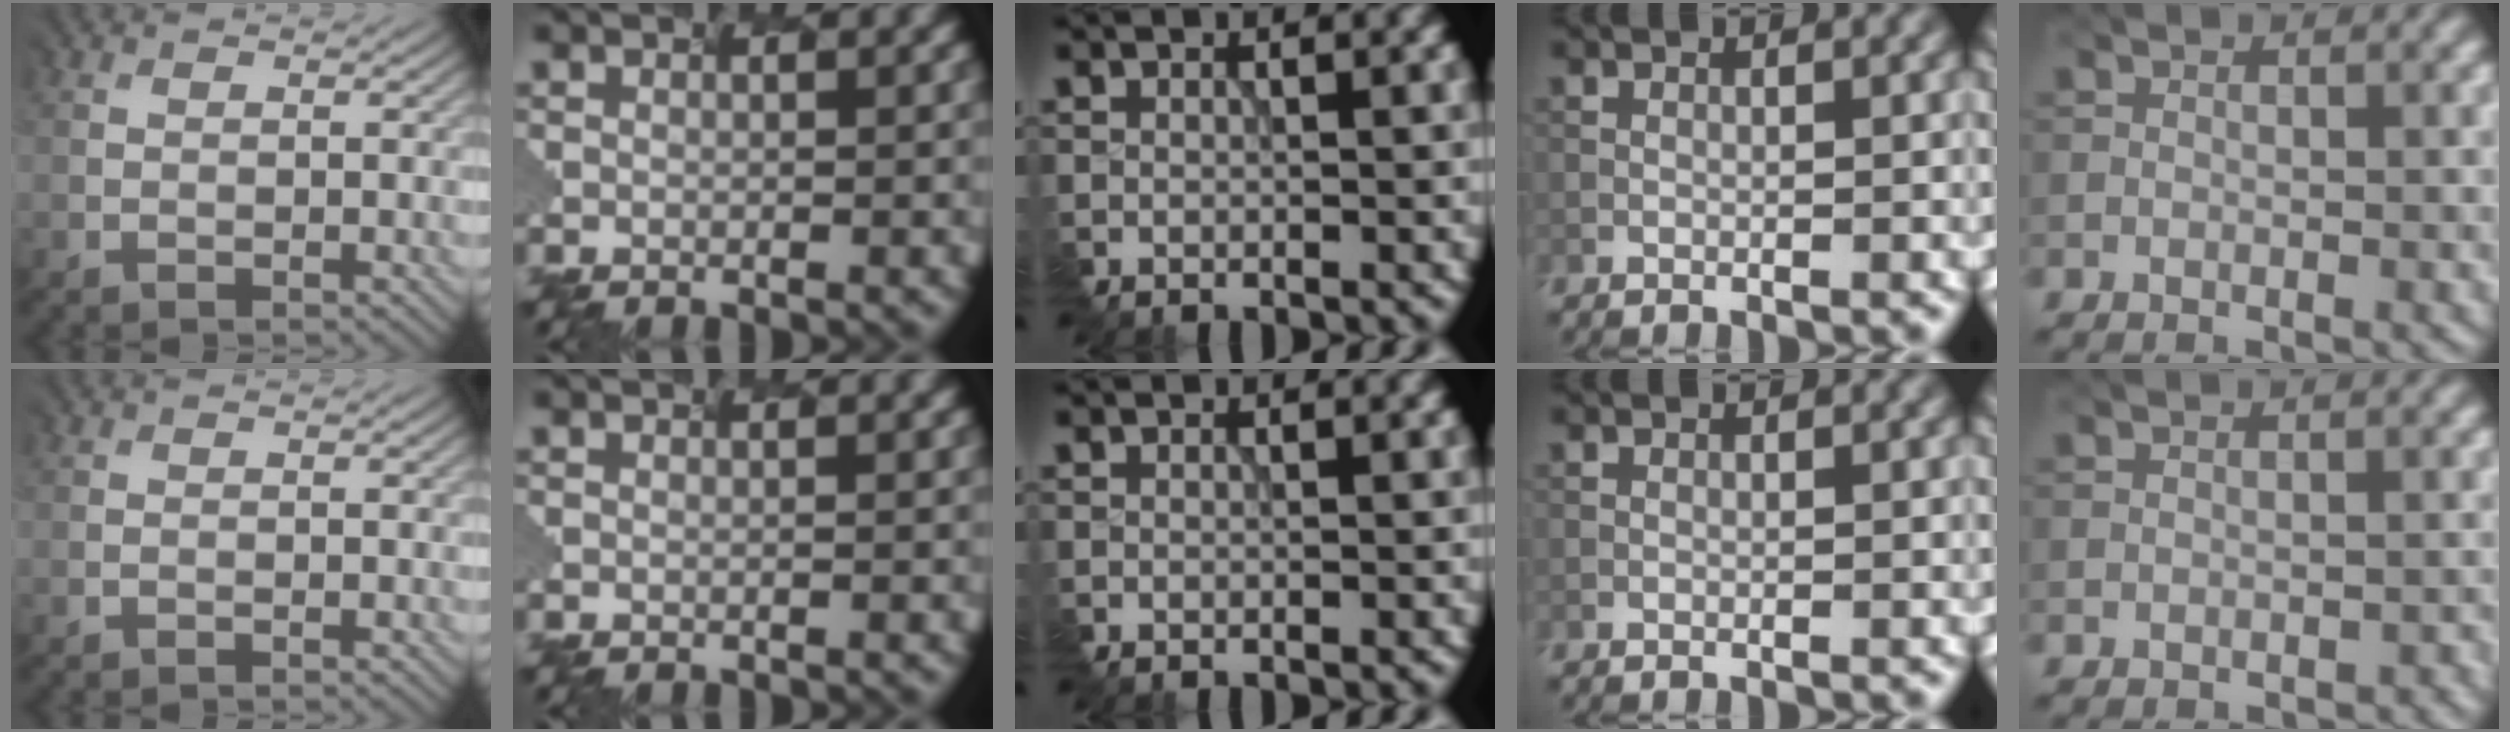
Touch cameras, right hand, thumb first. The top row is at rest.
{"thumb": {"total": 0.5, "force": [-0.2, -0.3, -0.3], "torque": [0.006, 0.000, -0.005]}, "little": {"total": 0.7, "force": [-0.3, 0.4, 0.4], "torque": [-0.007, -0.005, -0.002]}}